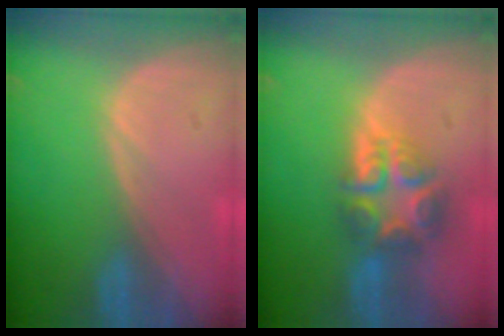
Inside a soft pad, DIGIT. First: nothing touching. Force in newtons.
{"total": 7.7, "press": 6.7, "slide": 3.8}